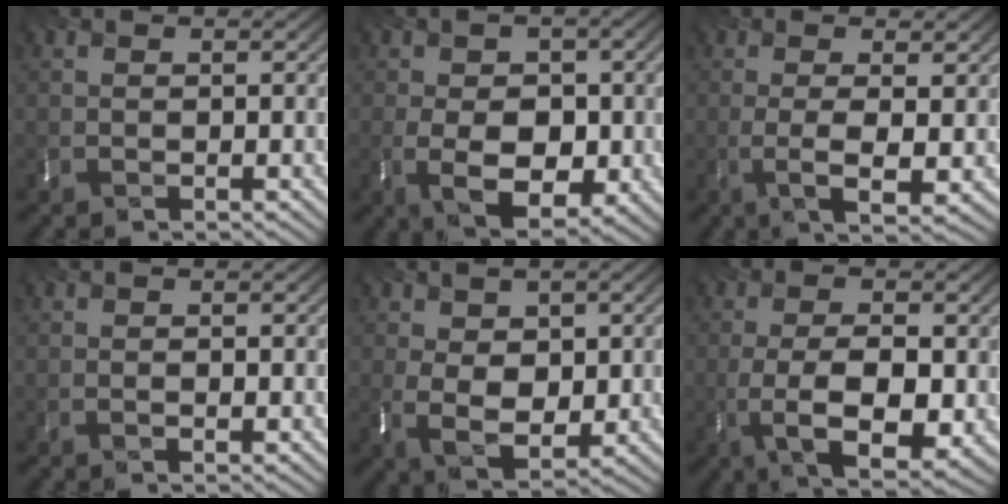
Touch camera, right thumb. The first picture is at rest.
{"total": 7.3, "force": [-1.8, 4.7, 5.3], "torque": [-0.087, -0.019, -0.040]}
{"total": 3.8, "force": [-0.3, 0.3, 3.8], "torque": [-0.064, -0.008, -0.010]}
{"total": 0.5, "force": [0.0, -0.2, 0.5], "torque": [-0.004, -0.004, -0.002]}
{"total": 6.0, "force": [0.4, 4.0, 4.5], "torque": [-0.100, -0.019, 0.001]}
{"total": 7.4, "force": [-2.2, 2.4, 6.6], "torque": [-0.115, -0.017, -0.041]}